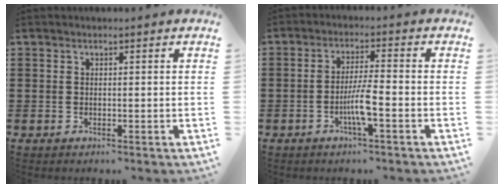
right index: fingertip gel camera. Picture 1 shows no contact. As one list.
[{"total": 4.9, "force": [-1.9, 0.3, 4.6], "torque": [-0.092, -0.008, -0.039]}]